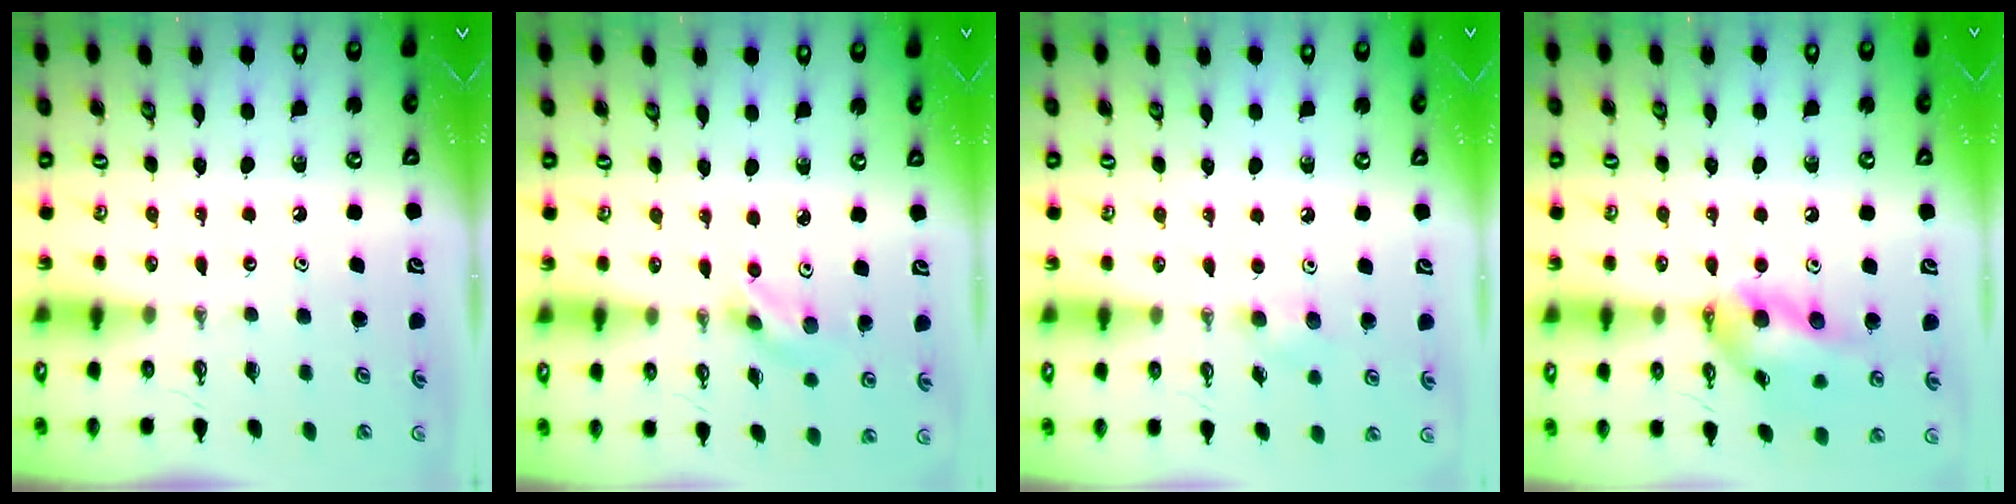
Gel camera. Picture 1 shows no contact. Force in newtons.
{"total": 3.4, "press": 3.3, "slide": 0.8}
{"total": 6.4, "press": 6.3, "slide": 1.1}
{"total": 14.1, "press": 13.6, "slide": 3.8}